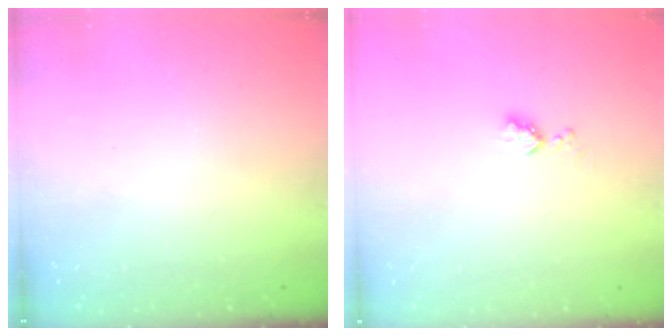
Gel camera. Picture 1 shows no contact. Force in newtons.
{"total": 3.7, "press": 3.7, "slide": 0.6}